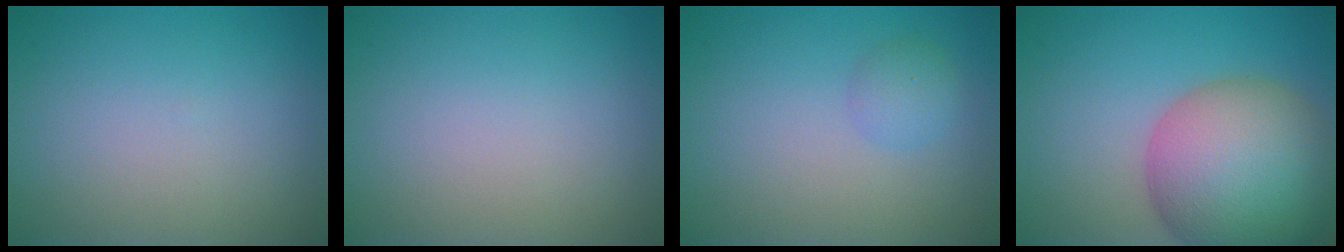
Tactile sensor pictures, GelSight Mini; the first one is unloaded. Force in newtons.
{"total": 0.0}
{"total": 1.6, "press": 1.6, "slide": 0.1}
{"total": 13.0, "press": 13.0, "slide": 0.5}